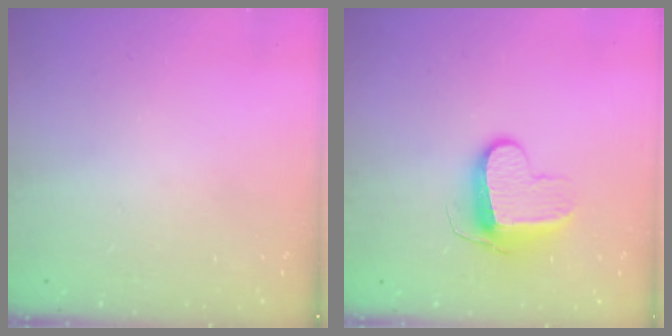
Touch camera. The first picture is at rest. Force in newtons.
{"total": 9.9, "press": 9.9, "slide": 0.3}